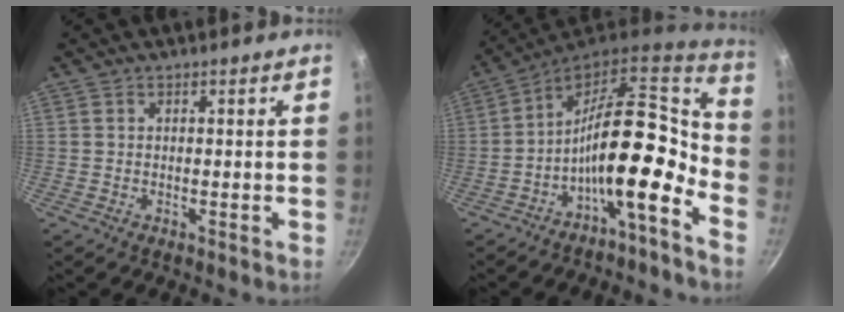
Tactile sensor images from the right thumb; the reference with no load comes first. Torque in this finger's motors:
{"motor_torque": [2.62, 2.16, 1.99, -0.67, 0.21]}